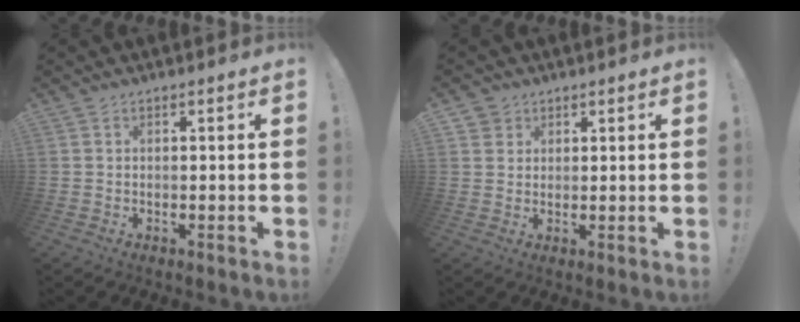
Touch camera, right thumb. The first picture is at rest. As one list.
[{"total": 3.2, "force": [1.7, 2.7, 0.2], "torque": [0.002, -0.008, 0.030]}]